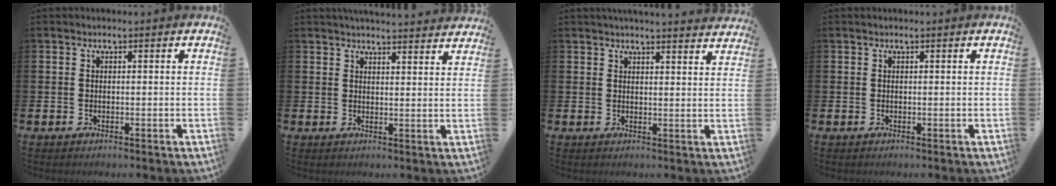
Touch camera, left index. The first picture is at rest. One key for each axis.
{"total": 3.7, "fx": 3.7, "fy": -0.2, "fz": 0.1, "tx": 0.003, "ty": -0.025, "tz": 0.065}
{"total": 3.4, "fx": 3.3, "fy": -0.2, "fz": 0.1, "tx": 0.002, "ty": -0.022, "tz": 0.059}
{"total": 0.0}